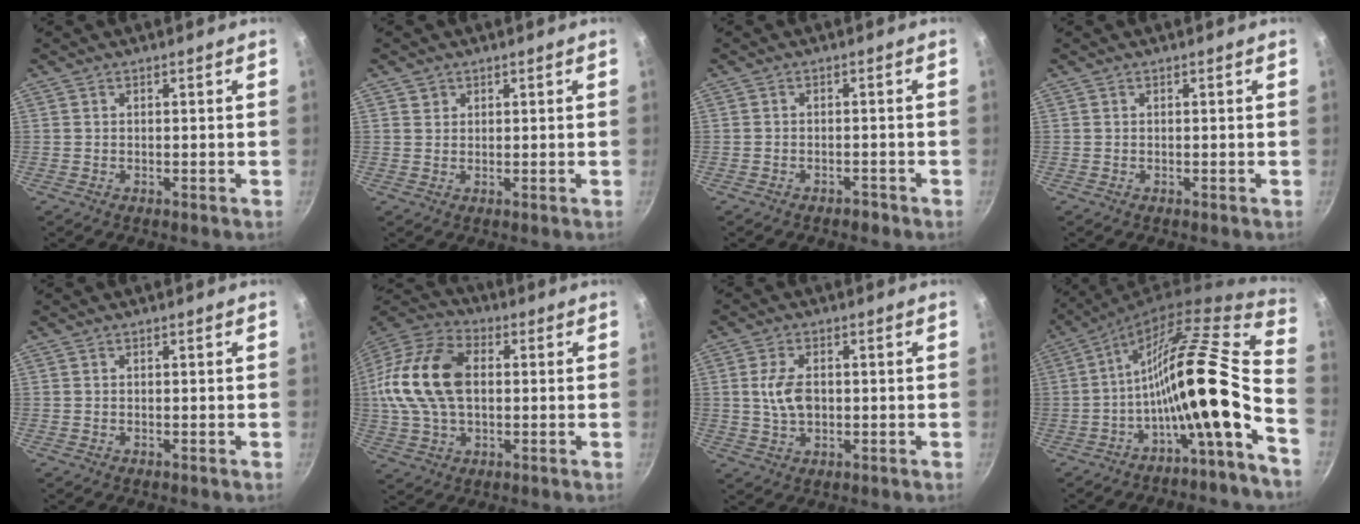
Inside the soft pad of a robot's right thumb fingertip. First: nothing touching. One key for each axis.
{"total": 1.7, "fx": 0.8, "fy": 1.5, "fz": 0.2, "tx": 0.008, "ty": 0.004, "tz": 0.012}
{"total": 1.5, "fx": -1.3, "fy": 0.7, "fz": 0.4, "tx": -0.002, "ty": 0.019, "tz": -0.013}
{"total": 0.0}
{"total": 0.0}
{"total": 18.9, "fx": 1.5, "fy": 12.2, "fz": 14.4, "tx": -0.274, "ty": 0.031, "tz": 0.016}
{"total": 3.1, "fx": 0.4, "fy": 1.7, "fz": 2.6, "tx": -0.046, "ty": 0.000, "tz": 0.009}
{"total": 17.2, "fx": -6.6, "fy": 1.8, "fz": 15.8, "tx": -0.205, "ty": 0.057, "tz": -0.117}